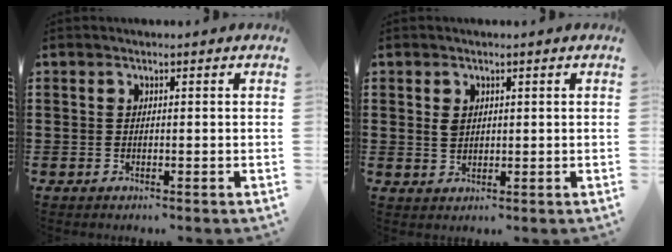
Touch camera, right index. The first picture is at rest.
{"total": 2.0, "force": [0.7, 1.5, 1.2], "torque": [-0.028, 0.005, 0.013]}